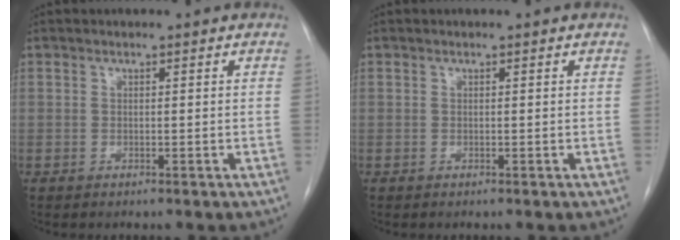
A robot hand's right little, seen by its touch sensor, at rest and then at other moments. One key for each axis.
{"total": 0.0}